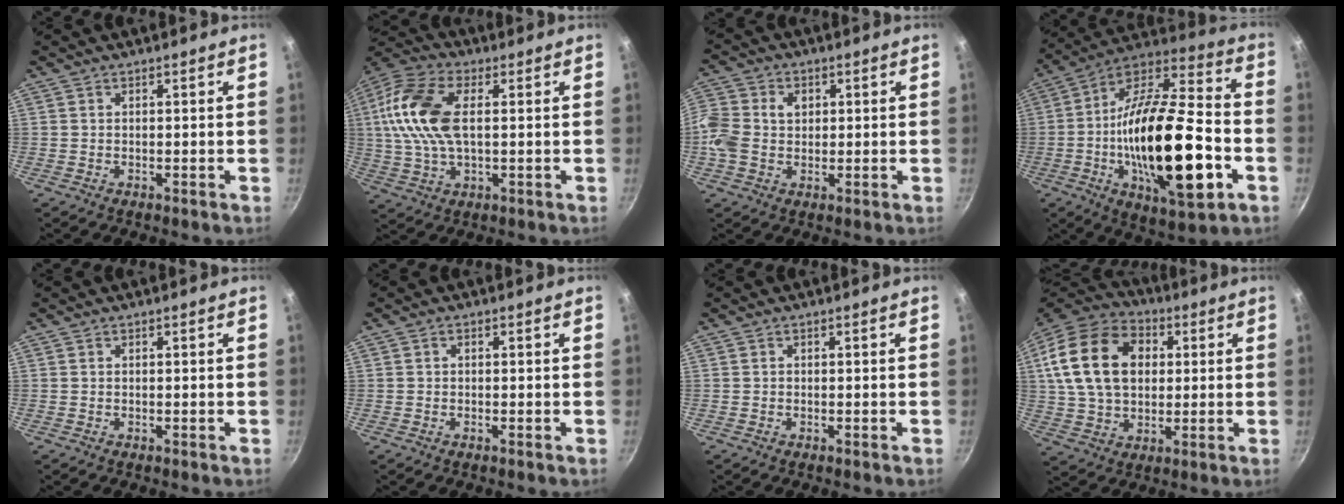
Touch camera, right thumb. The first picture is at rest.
{"total": 15.3, "force": [2.2, 8.3, 12.6], "torque": [-0.247, 0.015, 0.029]}
{"total": 9.1, "force": [0.5, 7.3, 5.4], "torque": [-0.120, 0.017, -0.005]}
{"total": 29.7, "force": [-6.6, 11.3, 26.6], "torque": [-0.450, 0.026, -0.109]}
{"total": 0.0}
{"total": 0.7, "force": [-0.1, 0.4, 0.5], "torque": [-0.008, 0.003, -0.004]}
{"total": 0.0}
{"total": 21.0, "force": [4.5, 15.1, 14.0], "torque": [-0.235, 0.018, 0.076]}